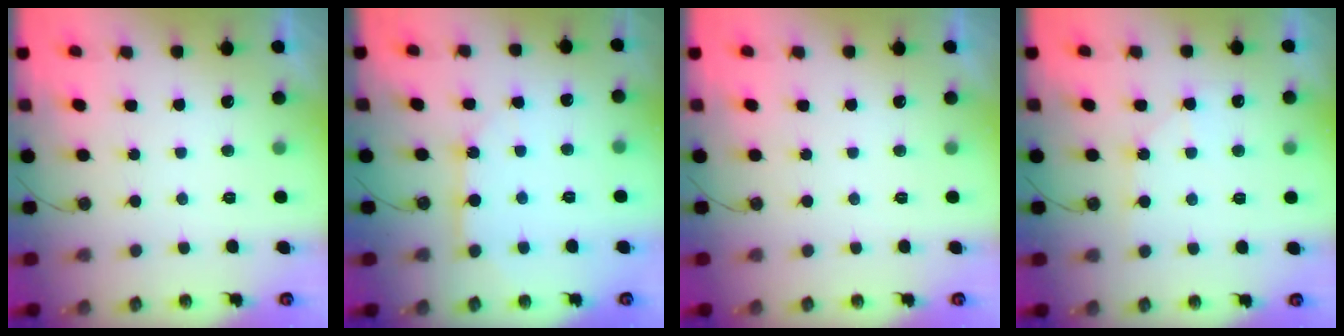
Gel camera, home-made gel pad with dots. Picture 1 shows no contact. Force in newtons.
{"total": 8.0, "press": 7.9, "slide": 0.8}
{"total": 0.0}
{"total": 6.0, "press": 6.0, "slide": 0.8}